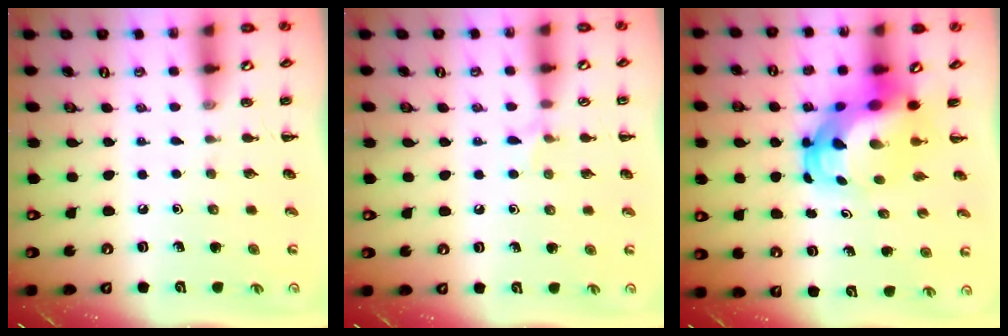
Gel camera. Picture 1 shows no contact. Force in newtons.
{"total": 4.9, "press": 4.6, "slide": 1.7}
{"total": 7.8, "press": 7.6, "slide": 2.0}